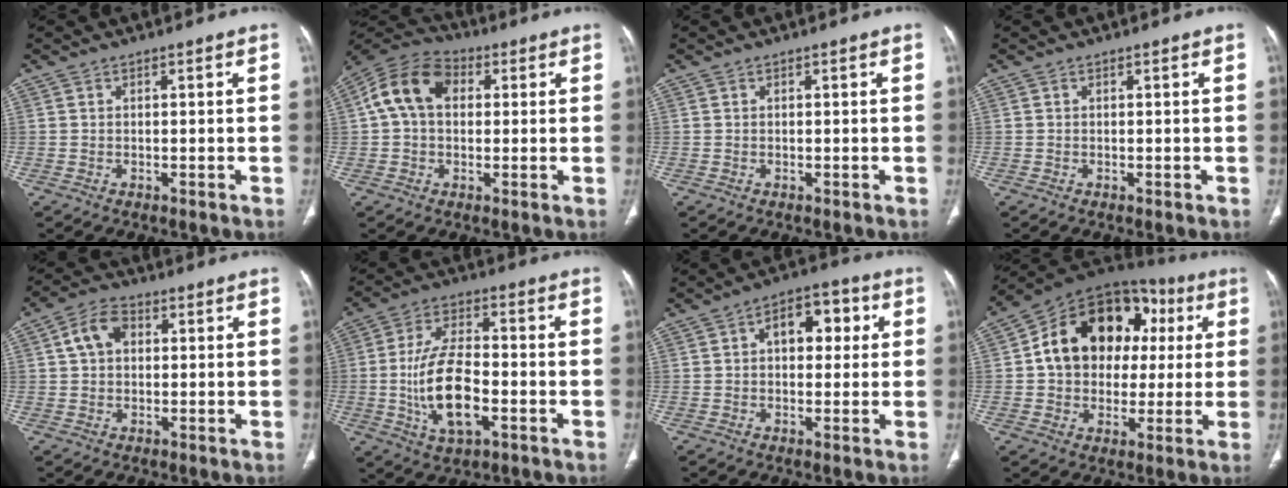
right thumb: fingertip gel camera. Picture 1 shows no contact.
{"total": 11.7, "force": [2.1, 8.3, 8.0], "torque": [-0.142, 0.032, 0.027]}
{"total": 0.0}
{"total": 0.0}
{"total": 6.5, "force": [1.6, 4.6, 4.4], "torque": [-0.075, 0.015, 0.022]}
{"total": 13.9, "force": [-2.9, 6.4, 12.0], "torque": [-0.225, 0.013, -0.051]}
{"total": 9.1, "force": [2.0, 5.5, 6.9], "torque": [-0.069, 0.022, 0.023]}
{"total": 20.8, "force": [3.3, 15.6, 13.4], "torque": [-0.168, 0.037, 0.050]}